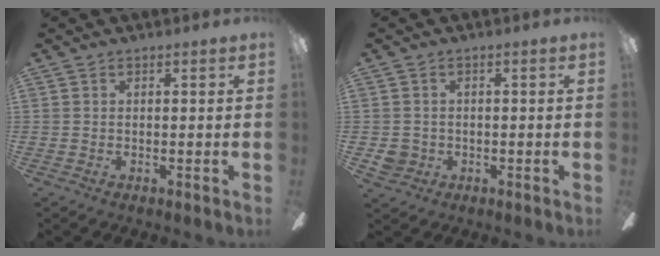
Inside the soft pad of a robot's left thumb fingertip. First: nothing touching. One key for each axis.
{"total": 3.3, "fx": -0.6, "fy": 3.1, "fz": 0.9, "tx": -0.019, "ty": 0.008, "tz": -0.009}